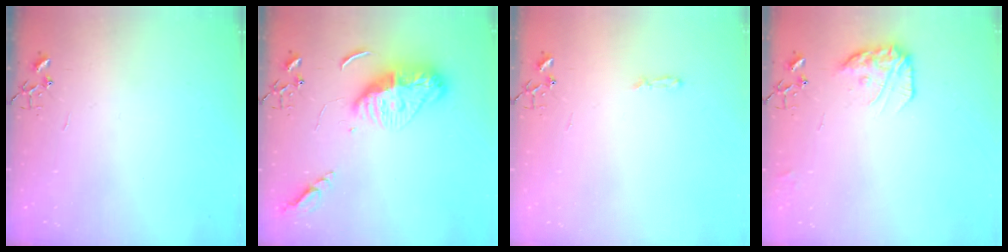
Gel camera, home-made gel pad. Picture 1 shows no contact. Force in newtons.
{"total": 14.6, "press": 14.5, "slide": 1.2}
{"total": 3.6, "press": 3.6, "slide": 0.4}
{"total": 14.0, "press": 14.0, "slide": 1.0}